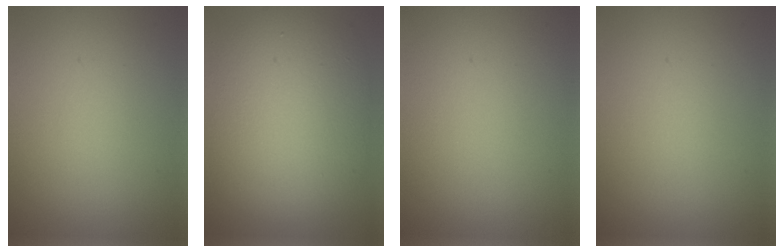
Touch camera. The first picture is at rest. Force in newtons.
{"total": 10.6, "press": 10.5, "slide": 0.4}
{"total": 0.0}
{"total": 0.0}